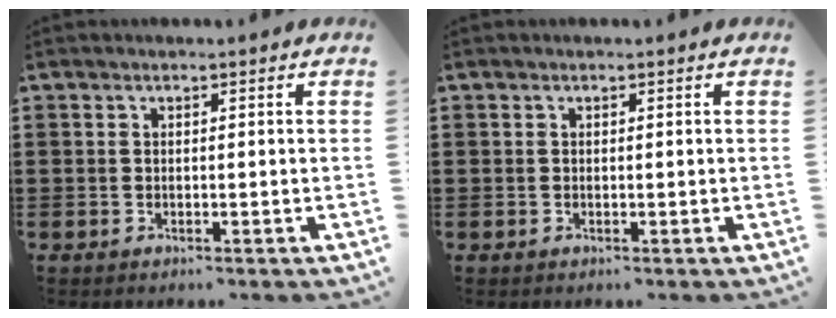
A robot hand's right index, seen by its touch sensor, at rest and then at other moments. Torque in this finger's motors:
{"motor_torque": [1.07, 1.07, 0.00, 0.00]}